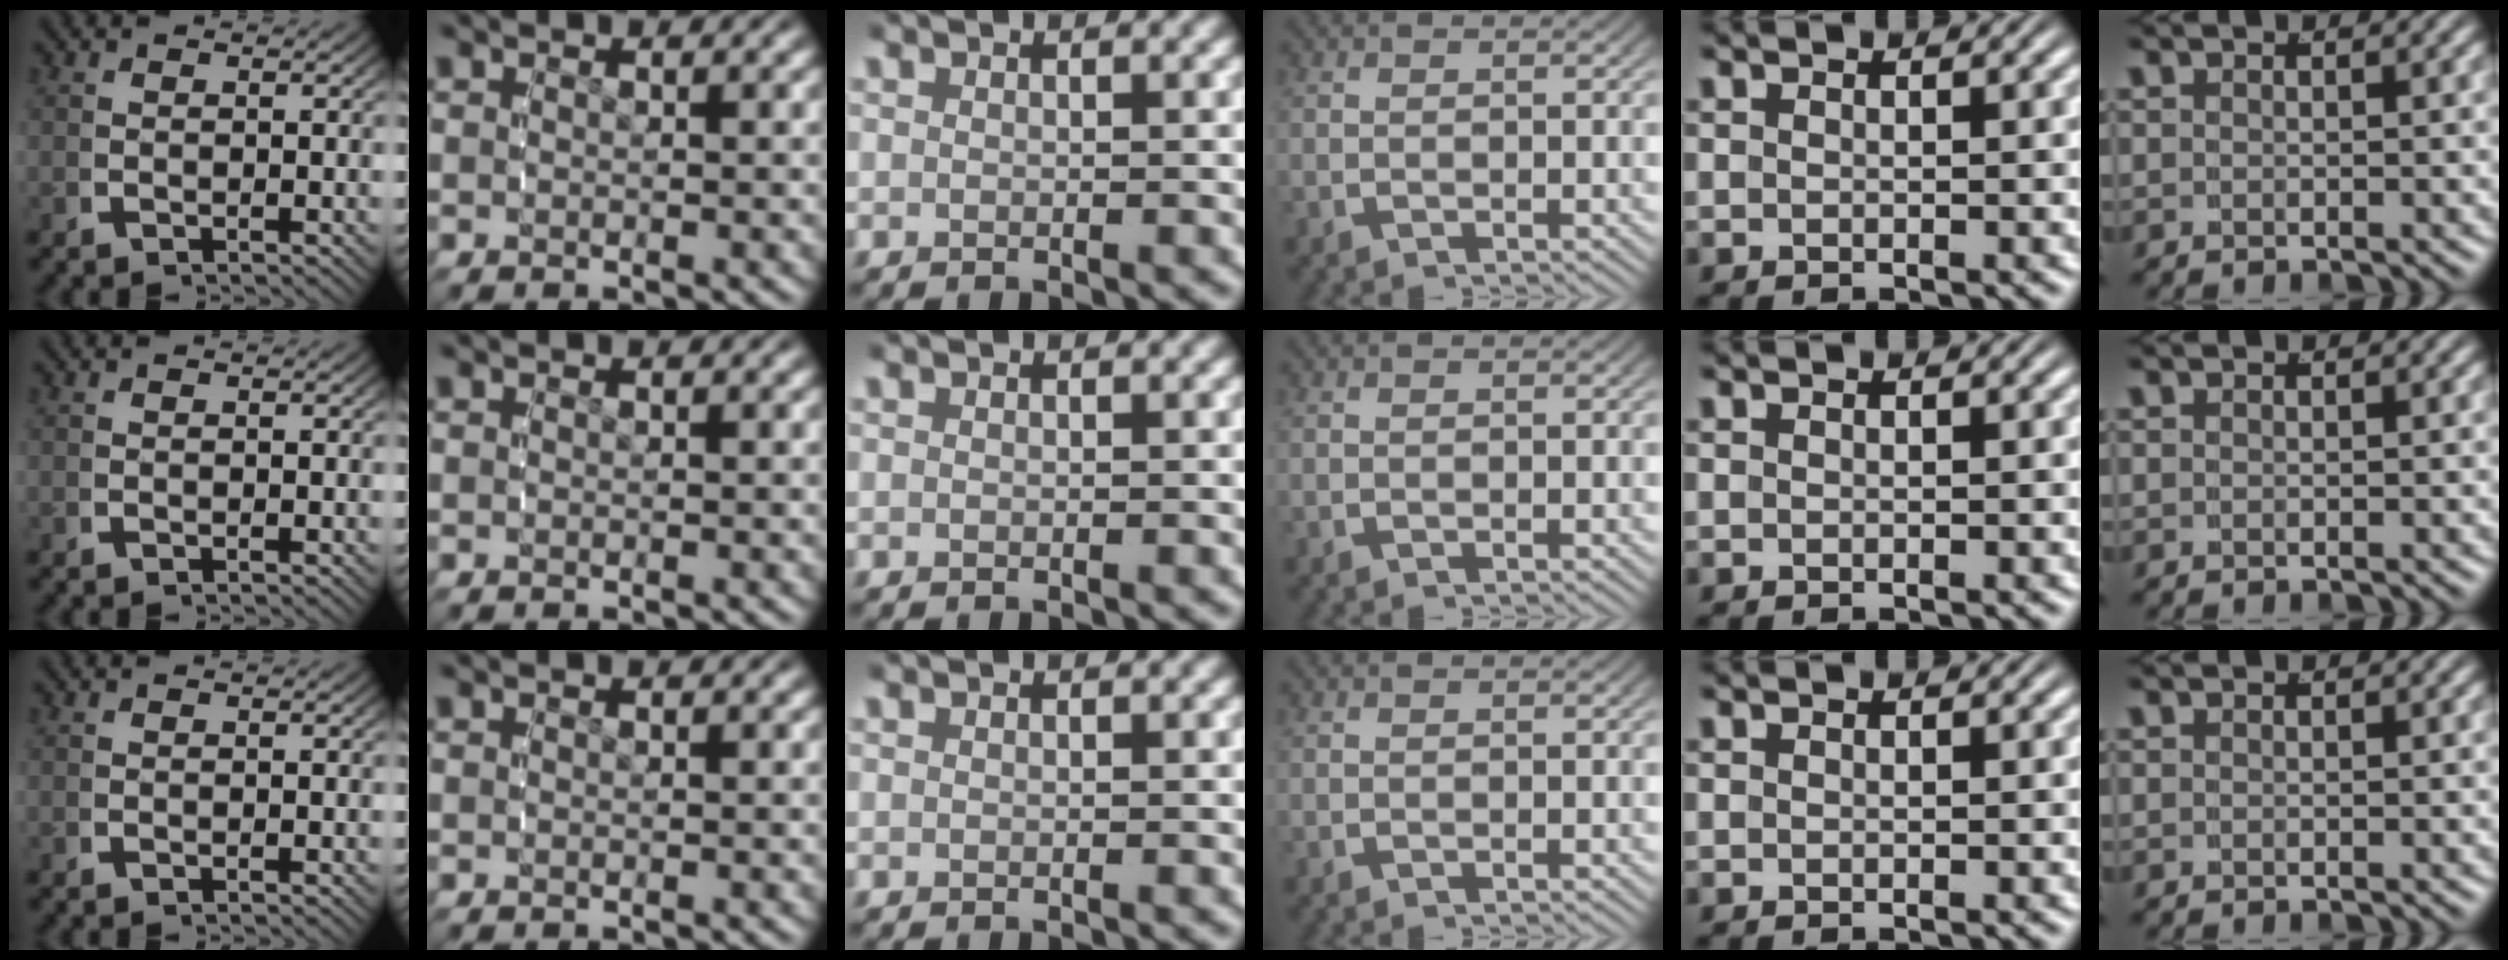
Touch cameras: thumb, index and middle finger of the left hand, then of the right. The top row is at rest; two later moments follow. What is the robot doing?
{"motion": "reach", "object": "pen bag"}